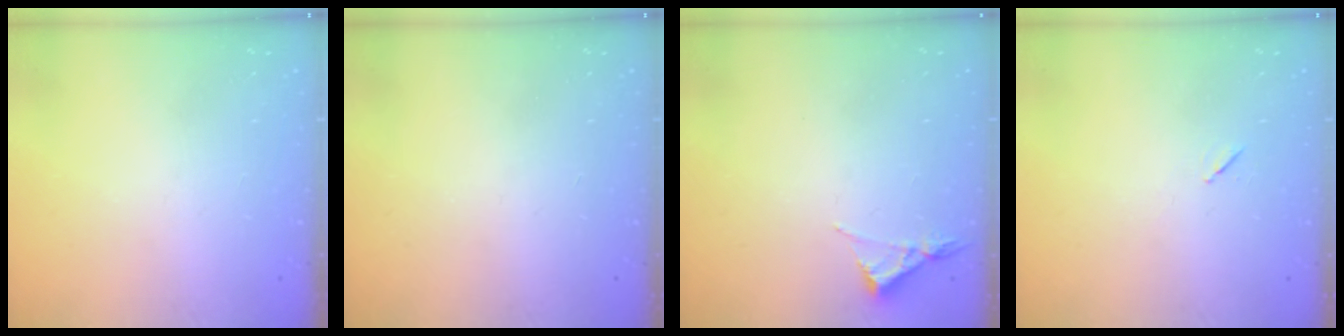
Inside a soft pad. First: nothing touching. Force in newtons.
{"total": 0.0}
{"total": 3.4, "press": 3.4, "slide": 0.5}
{"total": 4.3, "press": 3.9, "slide": 1.8}